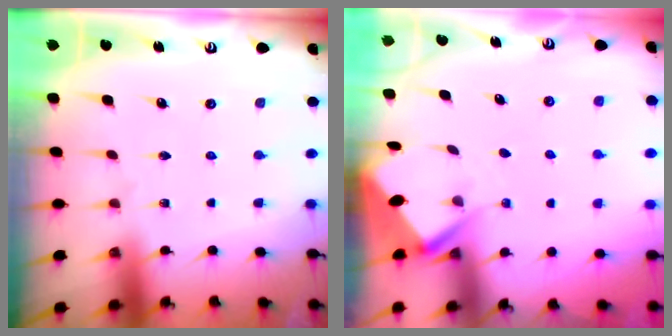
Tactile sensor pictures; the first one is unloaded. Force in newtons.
{"total": 2.7, "press": 2.7, "slide": 0.3}